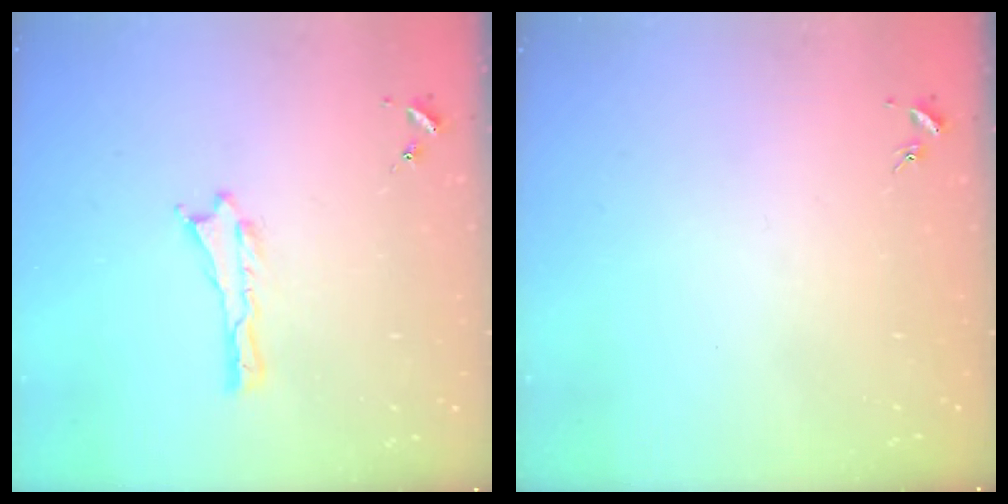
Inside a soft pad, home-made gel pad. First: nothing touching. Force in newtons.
{"total": 0.0}